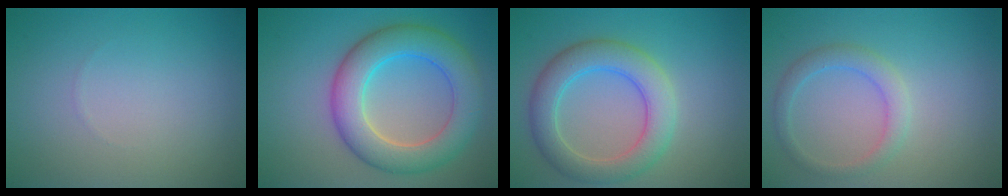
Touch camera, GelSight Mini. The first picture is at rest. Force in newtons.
{"total": 7.4, "press": 7.4, "slide": 0.2}
{"total": 5.4, "press": 5.4, "slide": 0.1}
{"total": 2.3, "press": 2.3, "slide": 0.2}